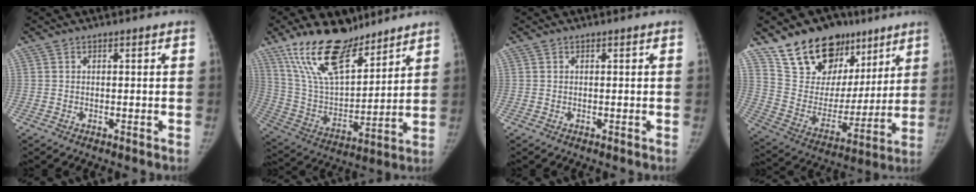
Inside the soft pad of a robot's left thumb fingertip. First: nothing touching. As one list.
[{"total": 20.3, "force": [14.5, 8.2, 11.5], "torque": [-0.174, -0.069, 0.275]}, {"total": 0.0}, {"total": 22.1, "force": [14.4, 14.0, 9.2], "torque": [-0.100, -0.052, 0.251]}]